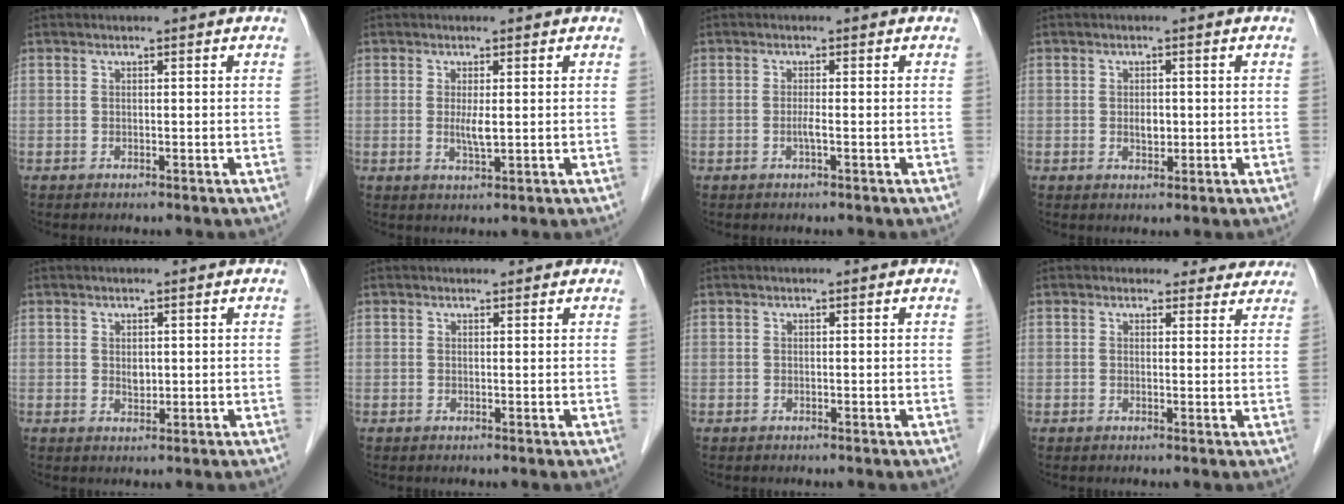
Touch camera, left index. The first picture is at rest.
{"total": 2.6, "force": [0.2, 0.4, 2.5], "torque": [-0.054, -0.006, 0.006]}
{"total": 1.1, "force": [-0.4, -0.1, 1.1], "torque": [-0.024, -0.001, -0.008]}
{"total": 2.0, "force": [-0.1, 1.2, 1.6], "torque": [-0.028, 0.000, 0.001]}
{"total": 1.5, "force": [0.3, 0.9, 1.1], "torque": [-0.019, -0.003, 0.009]}
{"total": 1.3, "force": [1.1, 0.7, 0.2], "torque": [-0.004, 0.006, 0.010]}
{"total": 0.0}
{"total": 4.9, "force": [4.3, 2.3, -0.2], "torque": [0.023, -0.002, 0.030]}